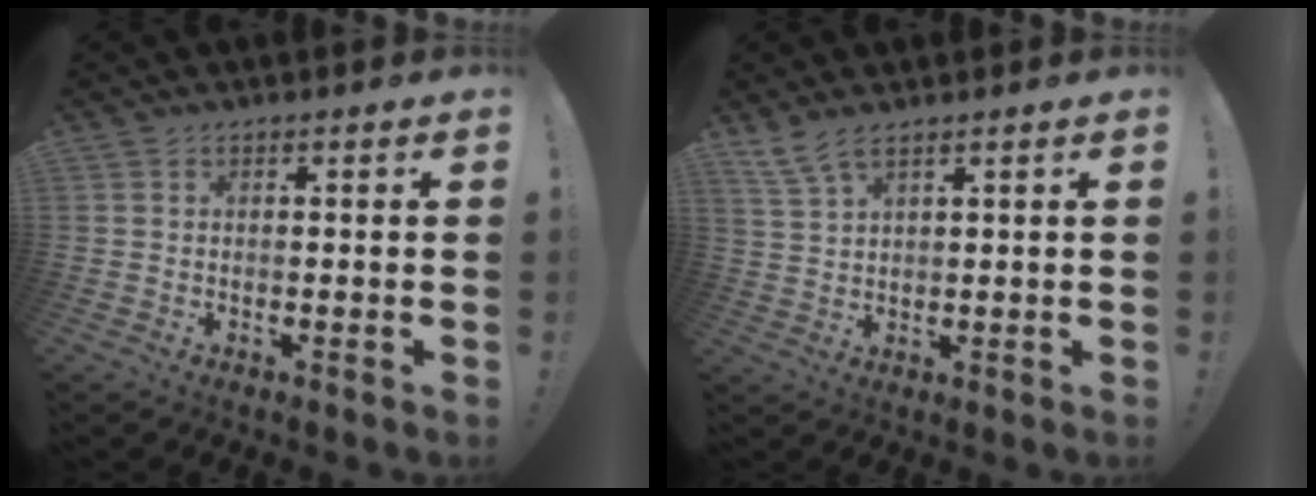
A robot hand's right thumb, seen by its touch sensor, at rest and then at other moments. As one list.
[{"total": 5.2, "force": [4.1, 0.9, 3.2], "torque": [-0.072, -0.015, 0.077]}]